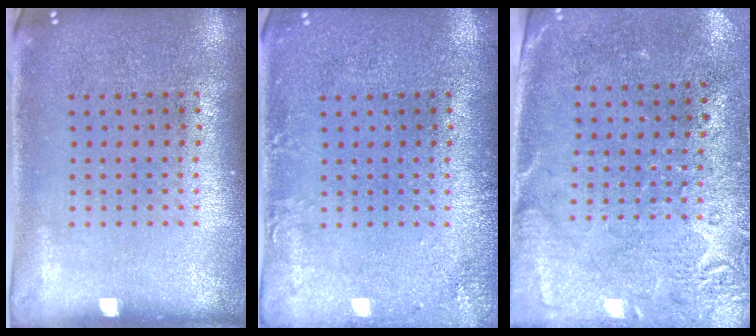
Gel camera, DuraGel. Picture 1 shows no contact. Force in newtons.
{"total": 1.6, "press": 1.6, "slide": 0.1}
{"total": 2.7, "press": 2.3, "slide": 1.5}